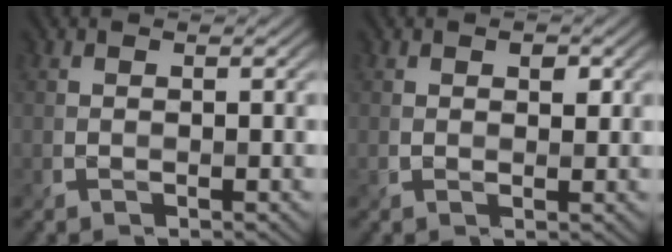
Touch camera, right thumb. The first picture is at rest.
{"total": 1.6, "force": [0.6, 1.1, 1.1], "torque": [-0.014, -0.004, 0.013]}